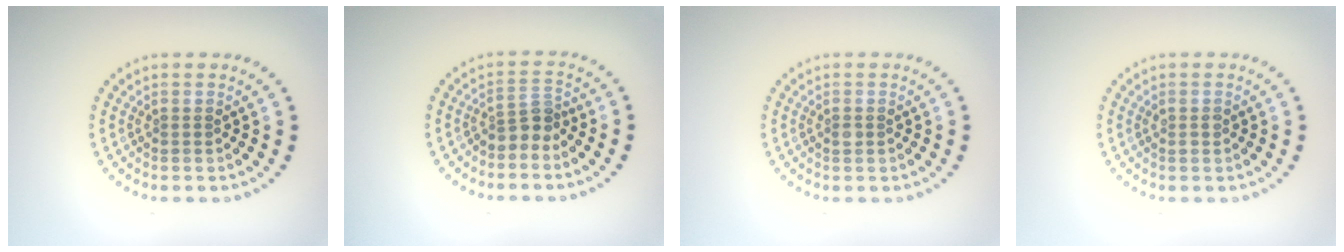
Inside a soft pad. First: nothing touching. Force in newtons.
{"total": 2.3, "press": 1.8, "slide": 1.5}
{"total": 0.6, "press": 0.6, "slide": 0.1}
{"total": 0.8, "press": 0.8, "slide": 0.2}